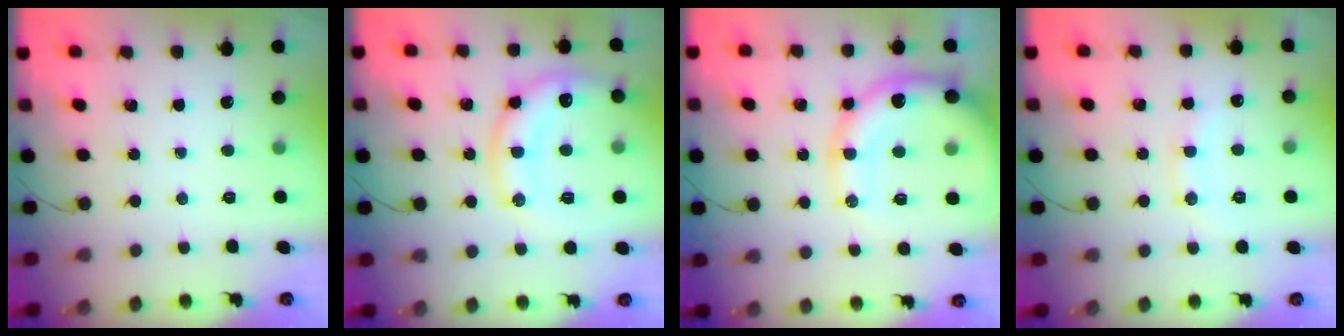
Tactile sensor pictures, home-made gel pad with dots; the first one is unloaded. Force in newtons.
{"total": 15.4, "press": 15.3, "slide": 1.5}
{"total": 18.2, "press": 17.7, "slide": 4.2}
{"total": 8.8, "press": 8.7, "slide": 1.2}